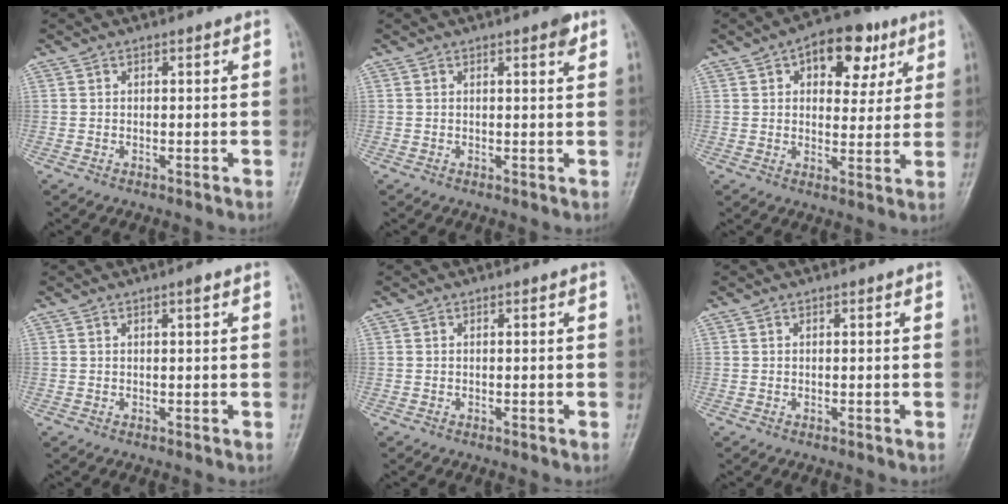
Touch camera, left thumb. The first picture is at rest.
{"total": 2.2, "force": [1.3, 0.6, 1.7], "torque": [-0.020, -0.005, 0.014]}
{"total": 12.2, "force": [5.6, 7.2, 8.1], "torque": [-0.069, -0.008, 0.075]}
{"total": 1.0, "force": [0.6, 0.1, 0.9], "torque": [-0.012, 0.000, 0.007]}
{"total": 0.0}
{"total": 0.0}